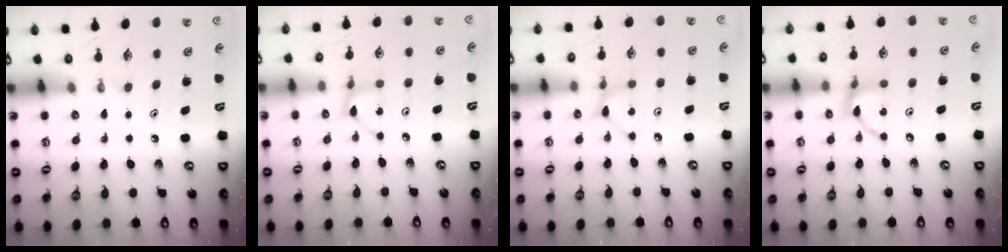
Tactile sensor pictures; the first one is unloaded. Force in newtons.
{"total": 2.8, "press": 2.8, "slide": 0.1}
{"total": 2.6, "press": 2.6, "slide": 0.0}
{"total": 9.0, "press": 9.0, "slide": 0.3}